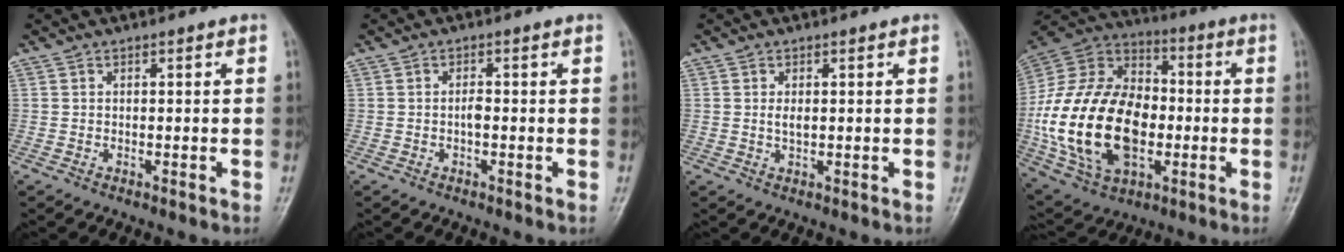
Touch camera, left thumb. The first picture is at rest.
{"total": 1.2, "force": [-0.3, 0.4, 1.1], "torque": [-0.018, 0.002, -0.008]}
{"total": 1.6, "force": [0.3, 0.8, 1.4], "torque": [-0.023, -0.002, 0.008]}
{"total": 26.8, "force": [-3.7, 17.6, 19.8], "torque": [-0.368, 0.014, -0.055]}